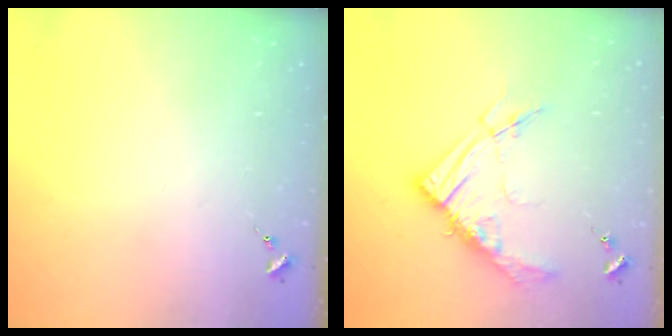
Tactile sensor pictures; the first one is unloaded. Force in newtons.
{"total": 14.1, "press": 14.0, "slide": 1.5}